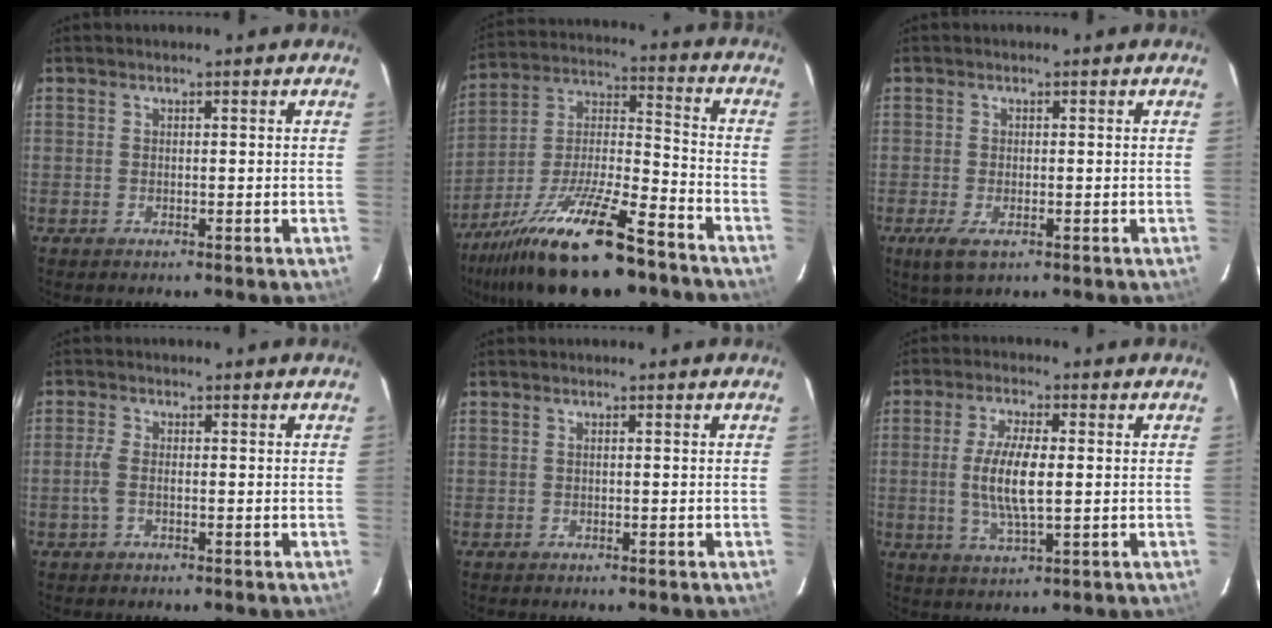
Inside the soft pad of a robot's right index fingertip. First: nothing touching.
{"total": 21.8, "force": [-15.2, 5.4, 14.6], "torque": [-0.278, -0.017, -0.259]}
{"total": 3.7, "force": [-1.6, 1.6, 2.9], "torque": [-0.060, -0.014, -0.025]}
{"total": 2.9, "force": [-0.6, 1.2, 2.5], "torque": [-0.062, 0.002, -0.014]}
{"total": 0.0}
{"total": 8.6, "force": [0.0, 2.4, 8.3], "torque": [-0.165, -0.005, 0.001]}